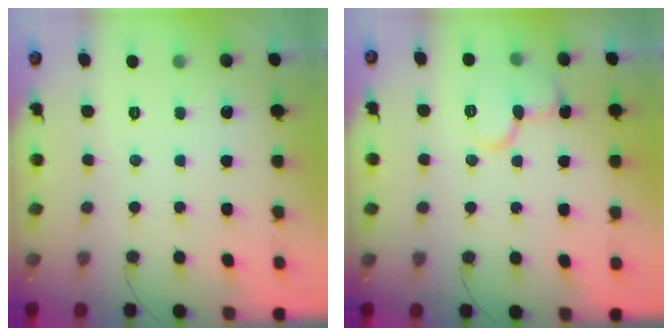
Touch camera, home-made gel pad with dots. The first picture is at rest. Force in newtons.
{"total": 10.8, "press": 10.7, "slide": 1.3}